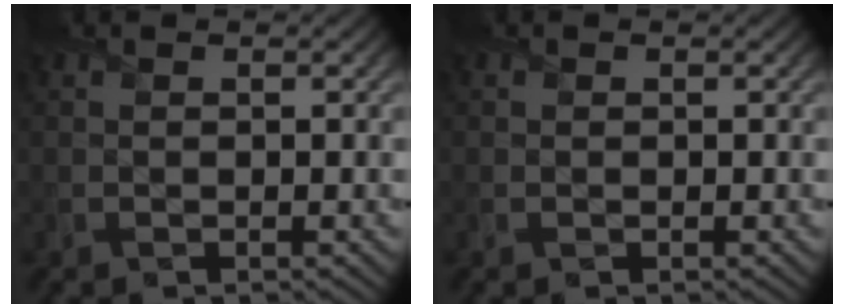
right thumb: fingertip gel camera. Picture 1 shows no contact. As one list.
[{"total": 0.0}]